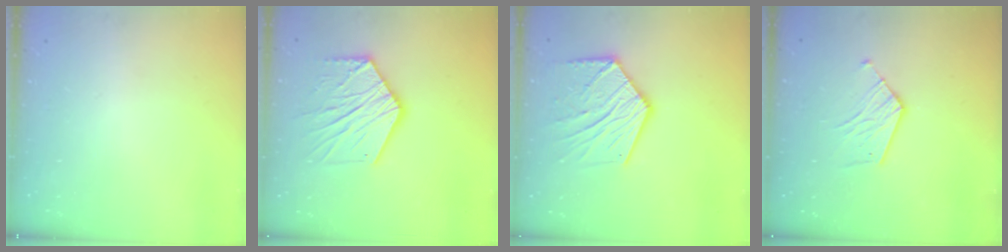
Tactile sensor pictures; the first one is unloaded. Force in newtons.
{"total": 14.2, "press": 14.2, "slide": 0.7}
{"total": 16.9, "press": 16.8, "slide": 1.3}
{"total": 7.7, "press": 7.7, "slide": 0.2}